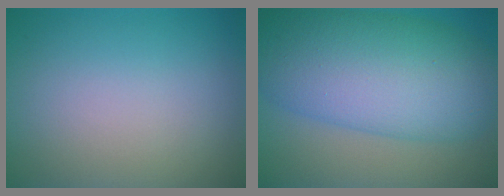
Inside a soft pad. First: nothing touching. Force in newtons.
{"total": 12.2, "press": 12.2, "slide": 0.2}